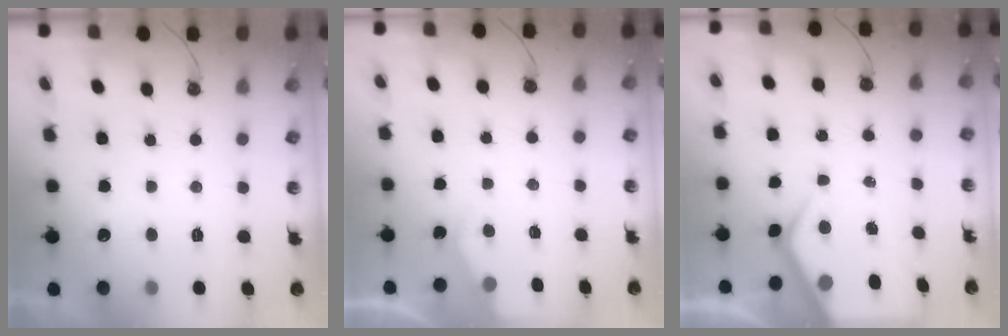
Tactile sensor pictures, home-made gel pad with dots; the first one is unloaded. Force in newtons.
{"total": 3.7, "press": 3.7, "slide": 0.6}
{"total": 7.0, "press": 7.0, "slide": 0.7}